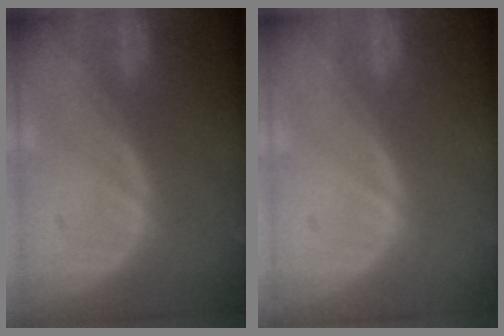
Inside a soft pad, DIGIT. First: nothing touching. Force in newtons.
{"total": 0.0}